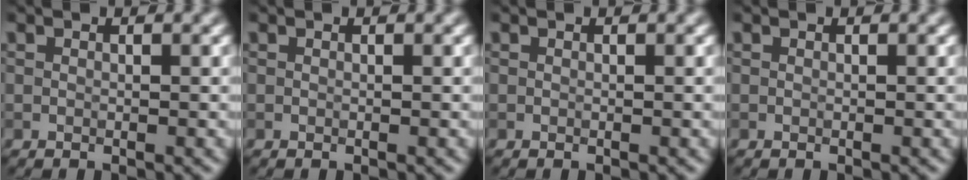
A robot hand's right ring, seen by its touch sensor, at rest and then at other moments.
{"total": 0.0}
{"total": 0.0}
{"total": 0.0}